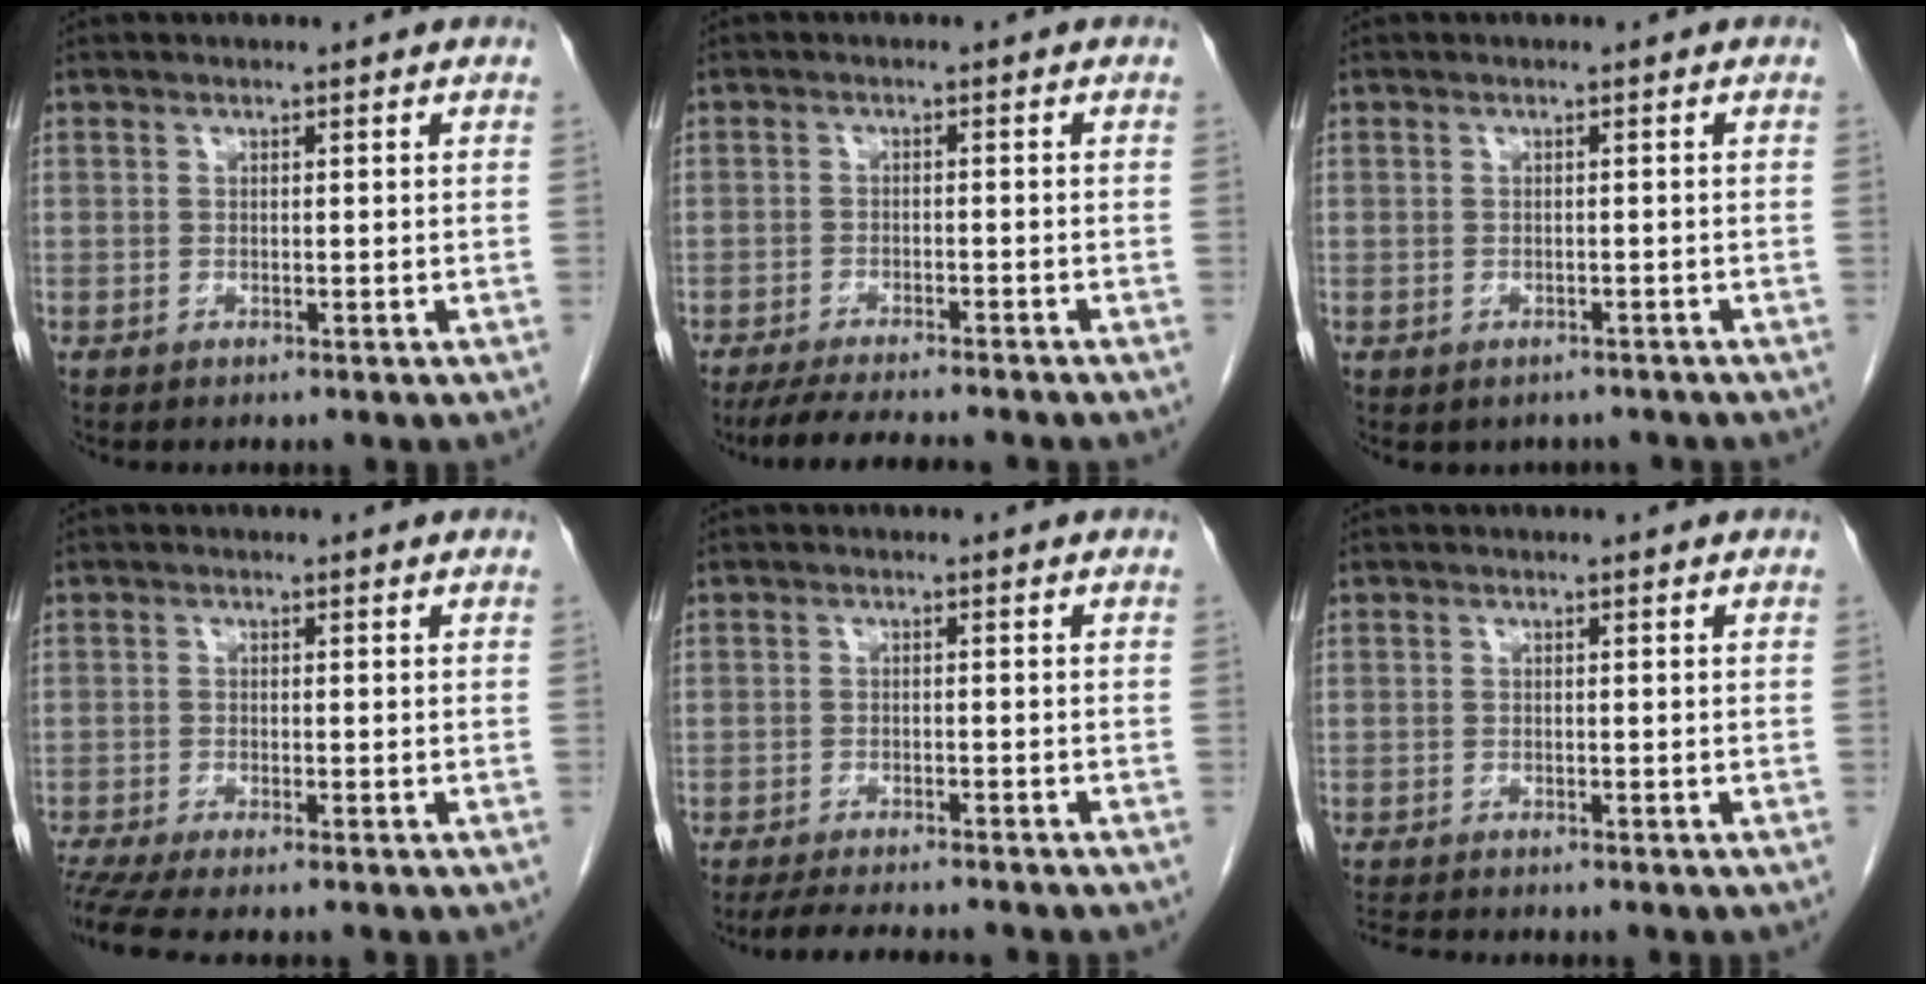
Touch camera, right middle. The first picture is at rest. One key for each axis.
{"total": 9.7, "fx": -8.4, "fy": 1.0, "fz": 4.6, "tx": -0.066, "ty": -0.018, "tz": -0.126}
{"total": 2.8, "fx": -2.3, "fy": 1.5, "fz": 0.5, "tx": -0.006, "ty": 0.005, "tz": -0.027}
{"total": 5.2, "fx": -4.2, "fy": 0.3, "fz": 3.0, "tx": -0.052, "ty": -0.008, "tz": -0.073}
{"total": 7.9, "fx": -6.9, "fy": 0.9, "fz": 3.6, "tx": -0.051, "ty": -0.014, "tz": -0.102}
{"total": 2.6, "fx": -2.4, "fy": 0.2, "fz": 0.9, "tx": -0.017, "ty": -0.009, "tz": -0.040}